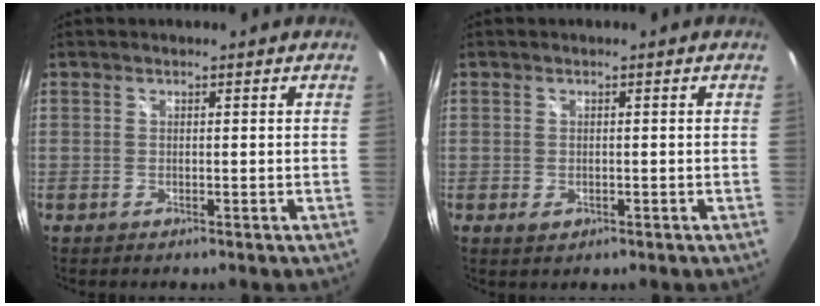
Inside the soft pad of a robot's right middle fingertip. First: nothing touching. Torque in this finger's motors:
{"motor_torque": [0.24, -0.19, 0.07, 0.02]}